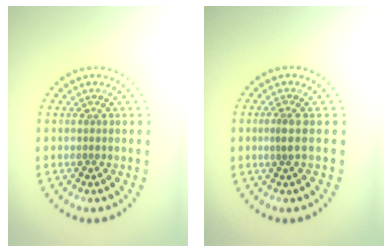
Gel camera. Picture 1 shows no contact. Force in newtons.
{"total": 1.2, "press": 0.7, "slide": 0.9}